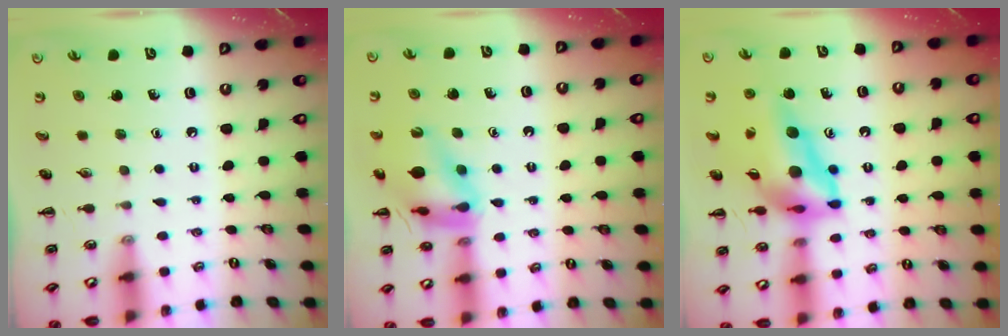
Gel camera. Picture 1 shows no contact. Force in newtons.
{"total": 13.2, "press": 13.1, "slide": 1.7}
{"total": 15.8, "press": 15.0, "slide": 4.9}